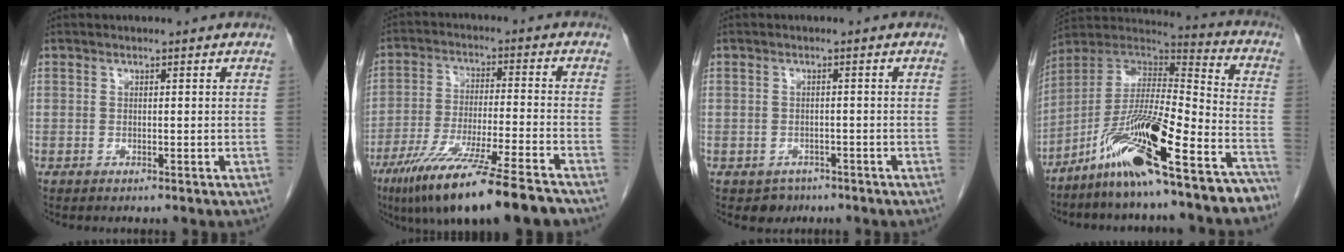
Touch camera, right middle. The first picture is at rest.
{"total": 16.8, "force": [-12.2, -0.2, 11.5], "torque": [-0.197, -0.052, -0.209]}
{"total": 2.4, "force": [-1.8, 1.6, 0.3], "torque": [-0.007, 0.005, -0.024]}
{"total": 20.6, "force": [-15.1, 2.3, 13.7], "torque": [-0.222, 0.019, -0.260]}